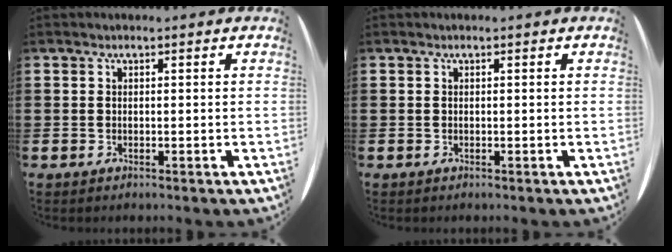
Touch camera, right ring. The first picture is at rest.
{"total": 0.0}